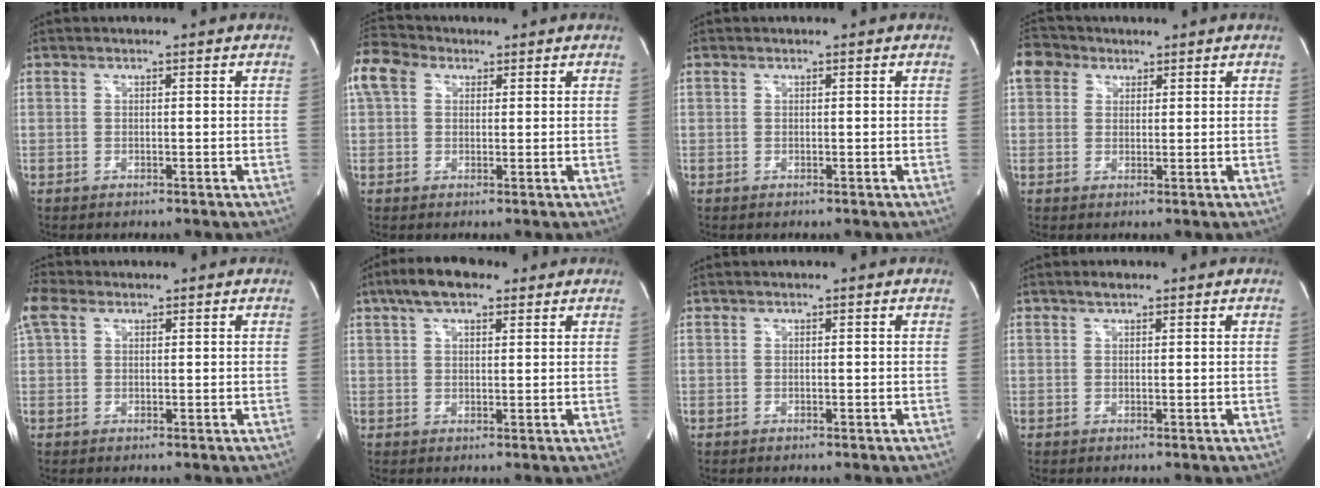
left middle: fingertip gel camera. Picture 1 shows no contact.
{"total": 13.2, "force": [6.0, 9.7, 6.6], "torque": [-0.190, 0.063, 0.113]}
{"total": 0.0}
{"total": 5.3, "force": [3.0, 4.1, 1.4], "torque": [-0.037, 0.027, 0.061]}
{"total": 4.4, "force": [2.4, 2.6, 2.6], "torque": [-0.081, 0.036, 0.056]}
{"total": 7.3, "force": [4.8, 2.8, 4.8], "torque": [-0.093, 0.027, 0.080]}
{"total": 0.0}
{"total": 1.3, "force": [1.0, 0.5, 0.6], "torque": [-0.015, 0.007, 0.016]}